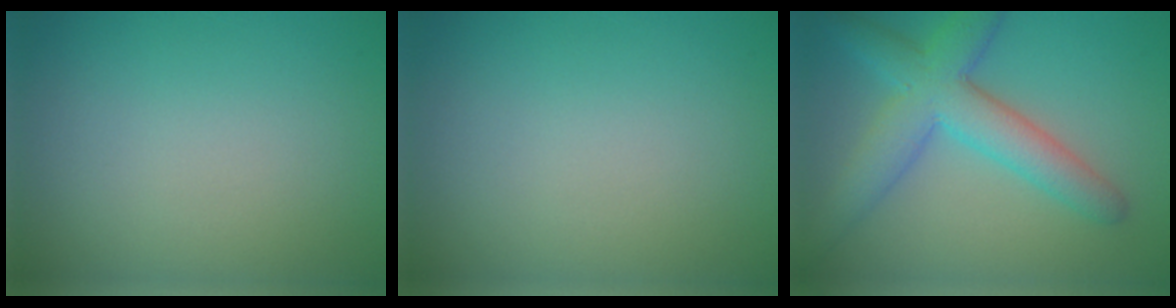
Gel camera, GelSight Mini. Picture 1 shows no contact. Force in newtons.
{"total": 0.0}
{"total": 6.5, "press": 6.5, "slide": 0.3}